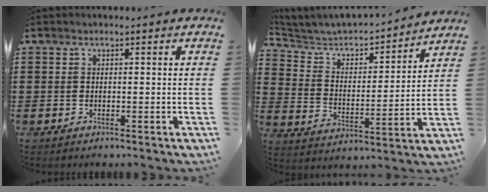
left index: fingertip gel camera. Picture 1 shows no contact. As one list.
[{"total": 4.3, "force": [3.8, 1.5, 1.2], "torque": [-0.050, -0.030, 0.056]}]